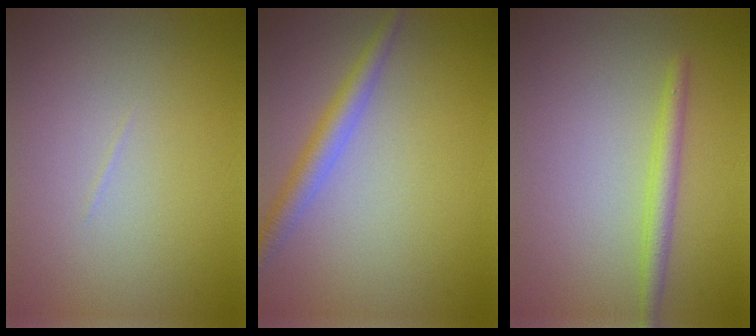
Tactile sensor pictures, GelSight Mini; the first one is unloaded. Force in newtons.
{"total": 2.7, "press": 2.7, "slide": 0.1}
{"total": 1.9, "press": 1.9, "slide": 0.2}